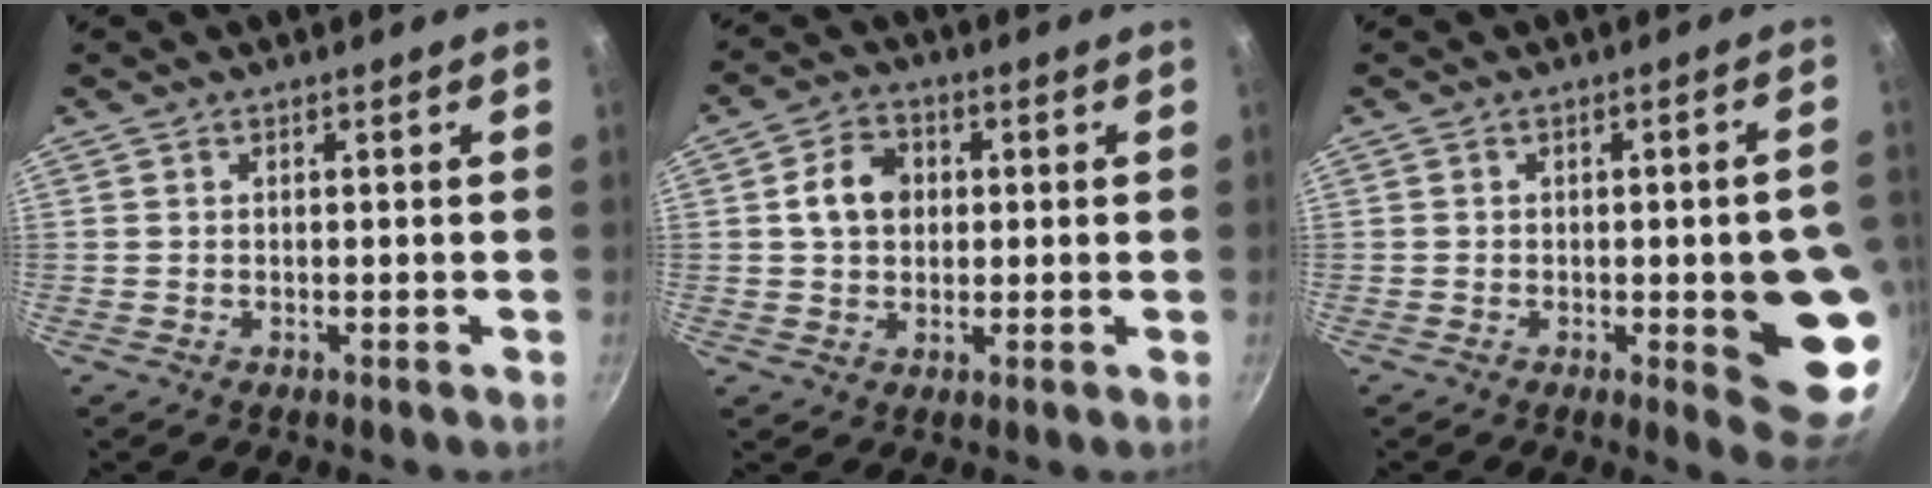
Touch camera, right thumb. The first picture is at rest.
{"total": 7.5, "force": [0.9, 6.0, 4.4], "torque": [-0.053, 0.013, 0.007]}
{"total": 12.1, "force": [-2.1, 3.0, 11.5], "torque": [-0.113, 0.008, -0.022]}